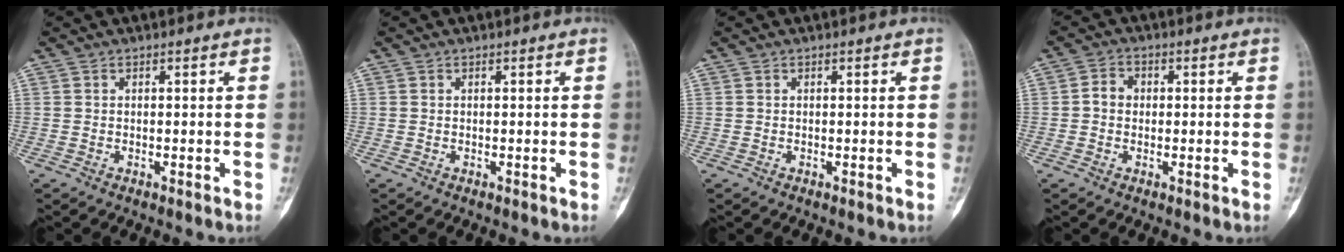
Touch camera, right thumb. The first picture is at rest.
{"total": 0.0}
{"total": 0.0}
{"total": 3.1, "force": [0.0, 2.6, 1.6], "torque": [-0.018, 0.013, -0.007]}